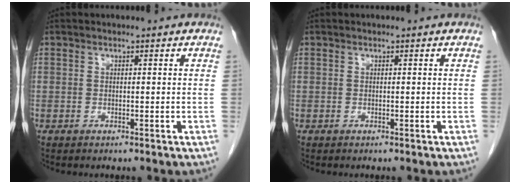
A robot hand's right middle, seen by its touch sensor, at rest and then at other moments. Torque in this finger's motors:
{"motor_torque": [0.00, 0.00, 0.00, 0.00]}